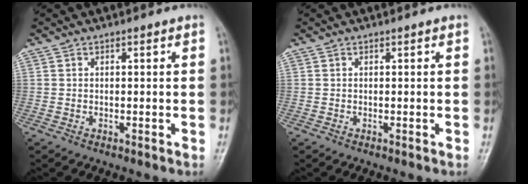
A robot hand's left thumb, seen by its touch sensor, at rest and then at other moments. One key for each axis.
{"total": 0.0}